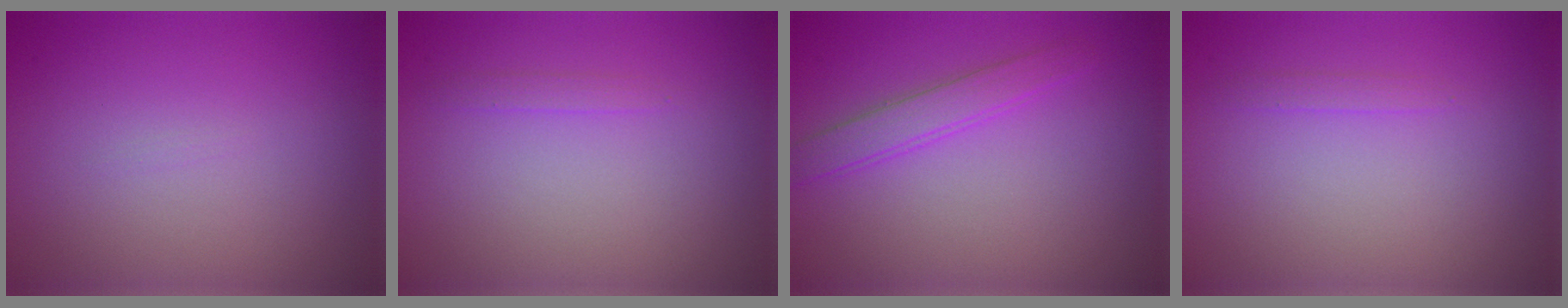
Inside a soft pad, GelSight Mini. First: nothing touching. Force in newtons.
{"total": 0.7, "press": 0.7, "slide": 0.1}
{"total": 2.4, "press": 2.4, "slide": 0.1}
{"total": 0.7, "press": 0.7, "slide": 0.1}